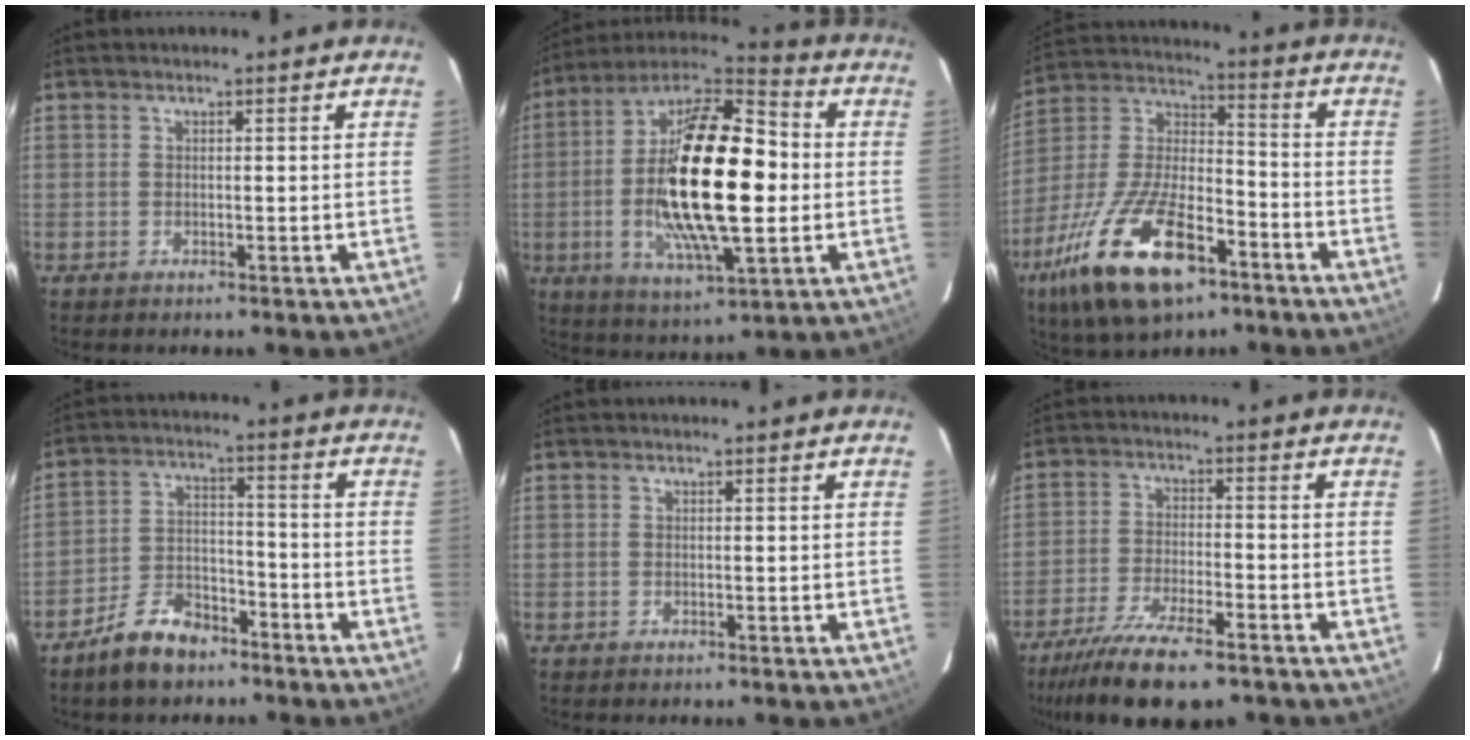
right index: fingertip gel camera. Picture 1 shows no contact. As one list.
[{"total": 25.4, "force": [-1.4, 8.9, 23.7], "torque": [-0.455, -0.002, -0.037]}, {"total": 22.4, "force": [-12.3, 9.3, 16.2], "torque": [-0.333, -0.023, -0.217]}, {"total": 9.1, "force": [-6.9, 4.6, 3.9], "torque": [-0.092, 0.018, -0.113]}, {"total": 0.0}, {"total": 14.7, "force": [-11.3, 3.6, 8.7], "torque": [-0.189, -0.038, -0.195]}]